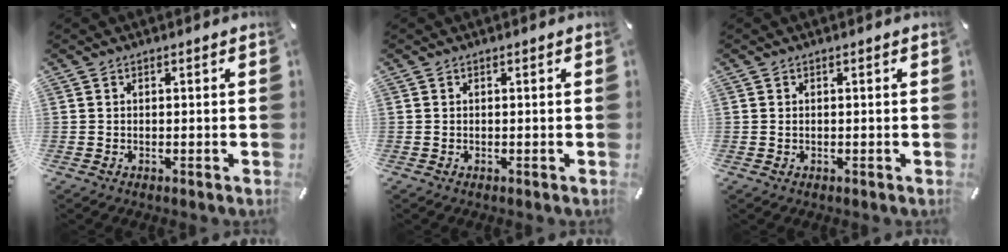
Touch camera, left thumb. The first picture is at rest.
{"total": 0.0}
{"total": 0.0}